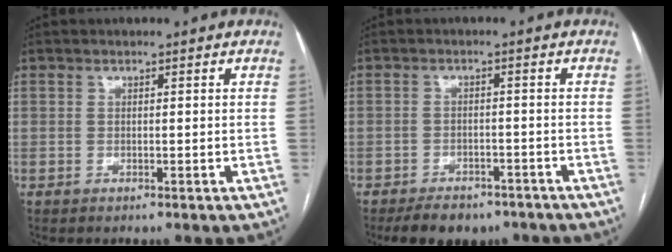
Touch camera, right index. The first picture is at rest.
{"total": 8.0, "force": [-6.3, 3.8, 3.1], "torque": [-0.040, 0.001, -0.087]}